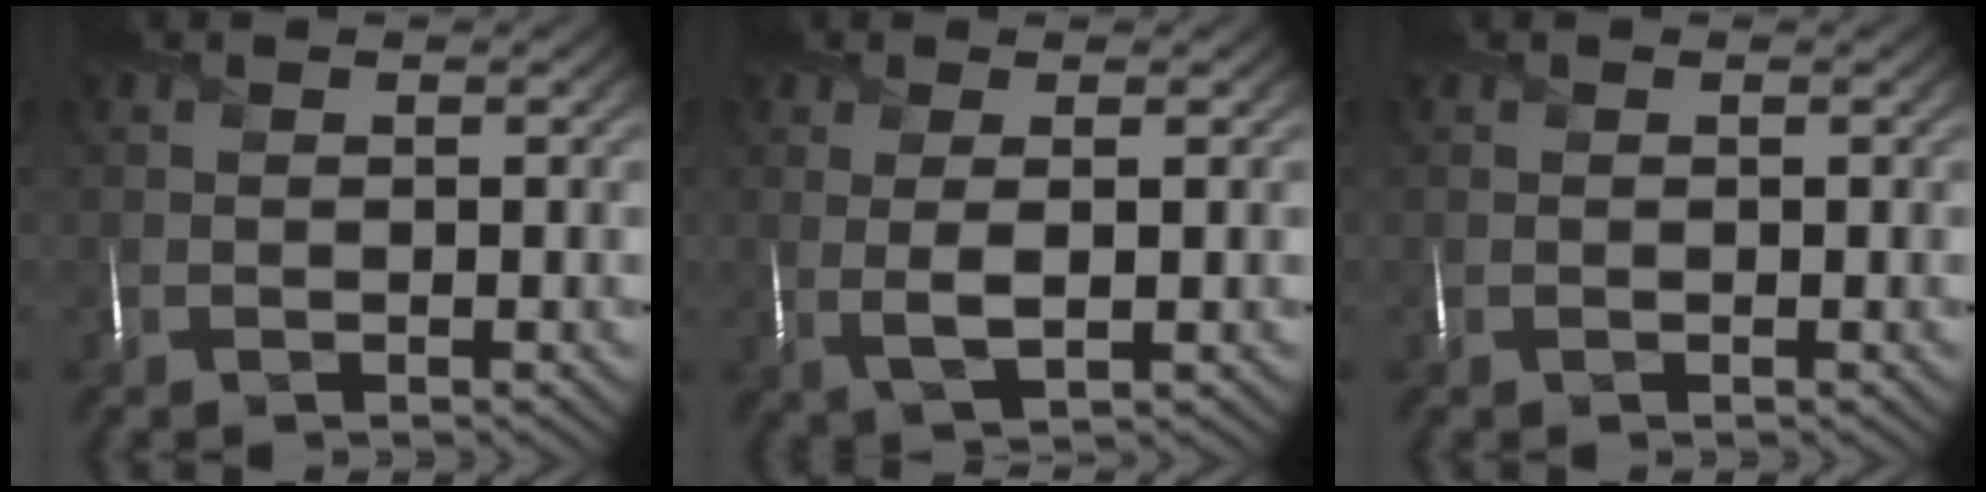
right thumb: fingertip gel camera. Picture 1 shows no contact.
{"total": 3.0, "force": [0.7, 0.5, 2.9], "torque": [-0.061, 0.004, 0.014]}
{"total": 0.0}